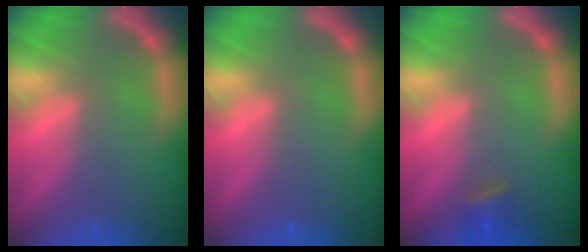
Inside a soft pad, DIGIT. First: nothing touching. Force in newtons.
{"total": 0.0}
{"total": 1.9}